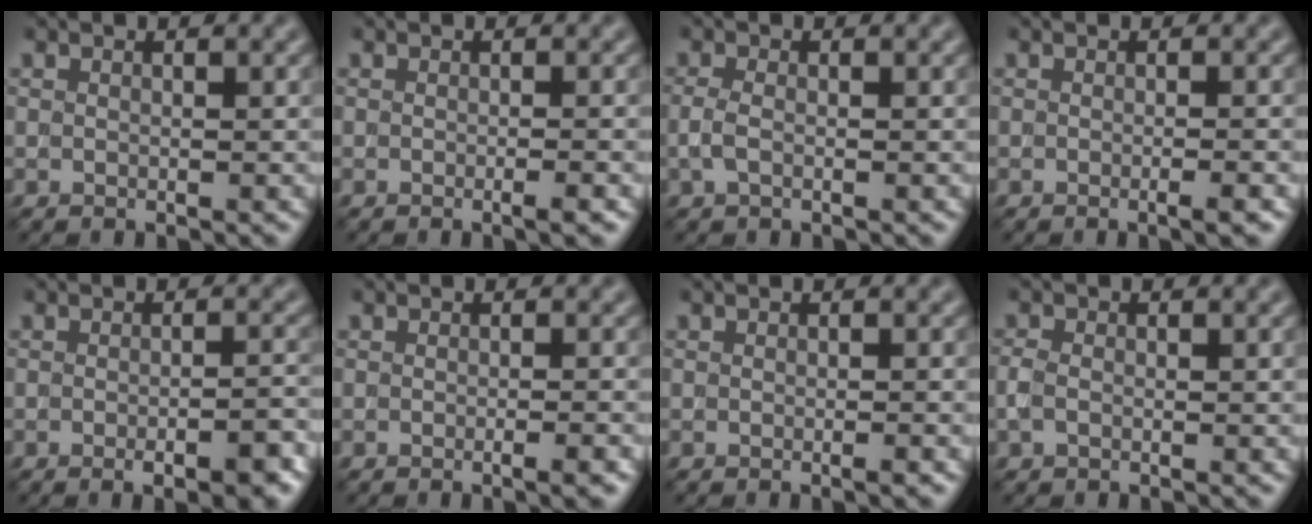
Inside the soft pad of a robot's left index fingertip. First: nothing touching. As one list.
[{"total": 2.0, "force": [-0.3, 0.7, 1.8], "torque": [-0.008, -0.001, -0.010]}, {"total": 1.1, "force": [-0.3, 0.5, 1.0], "torque": [-0.028, 0.002, -0.011]}, {"total": 2.3, "force": [-0.4, 0.9, 2.1], "torque": [-0.006, 0.002, -0.012]}, {"total": 3.9, "force": [-1.6, 1.0, 3.4], "torque": [-0.042, 0.000, -0.020]}, {"total": 2.4, "force": [-0.5, 1.0, 2.1], "torque": [0.001, 0.004, -0.016]}, {"total": 1.2, "force": [-0.2, 0.4, 1.1], "torque": [-0.008, -0.003, -0.008]}, {"total": 1.2, "force": [-0.4, 0.7, 0.8], "torque": [-0.024, 0.004, -0.013]}]